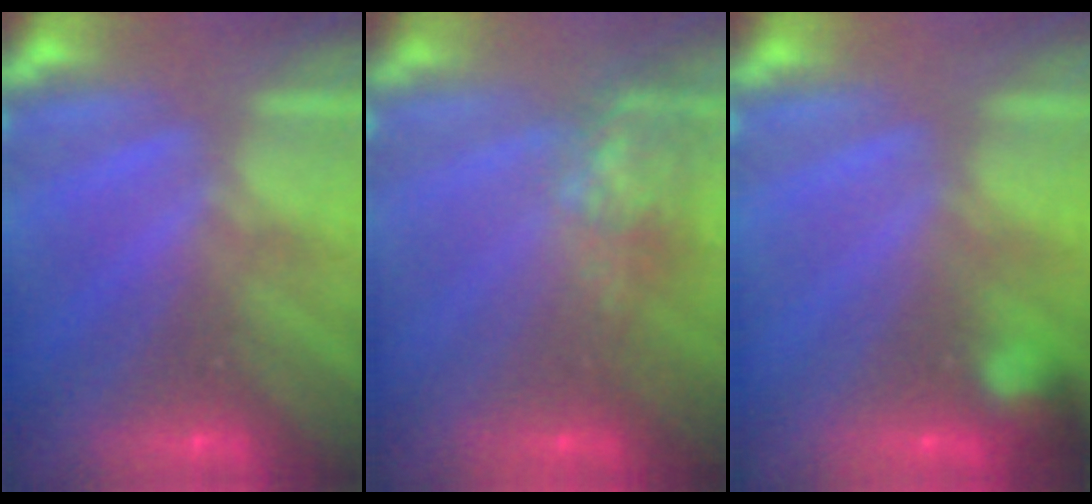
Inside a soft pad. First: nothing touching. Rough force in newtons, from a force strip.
{"total": 7.8}
{"total": 2.9}